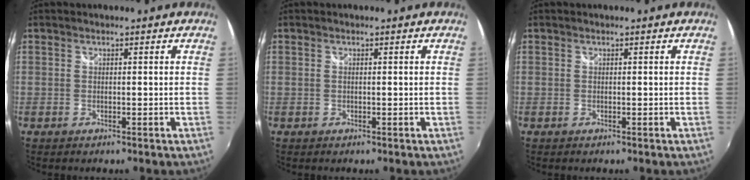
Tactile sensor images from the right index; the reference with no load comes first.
{"total": 0.0}
{"total": 0.0}